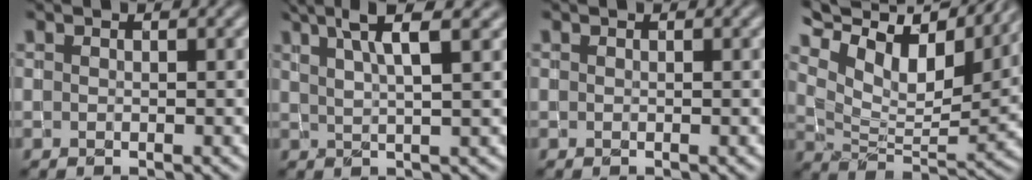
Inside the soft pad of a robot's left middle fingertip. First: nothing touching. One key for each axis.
{"total": 4.8, "fx": 2.7, "fy": 0.8, "fz": 3.8, "tx": -0.055, "ty": 0.009, "tz": 0.045}
{"total": 0.0}
{"total": 11.9, "fx": 8.3, "fy": 4.4, "fz": 7.2, "tx": -0.147, "ty": 0.022, "tz": 0.137}